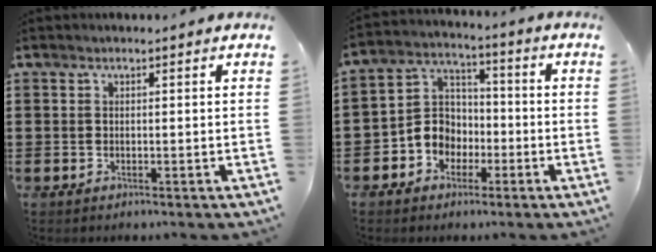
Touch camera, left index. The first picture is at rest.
{"total": 6.4, "force": [-2.4, 5.6, 1.9], "torque": [-0.071, 0.004, -0.053]}